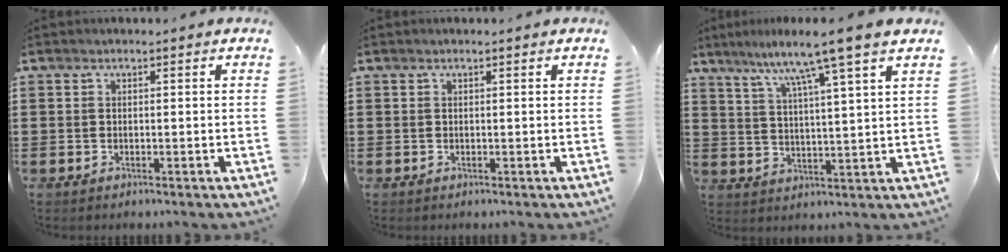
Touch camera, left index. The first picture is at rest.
{"total": 0.0}
{"total": 8.2, "force": [6.3, -1.4, 5.0], "torque": [-0.110, -0.035, 0.101]}